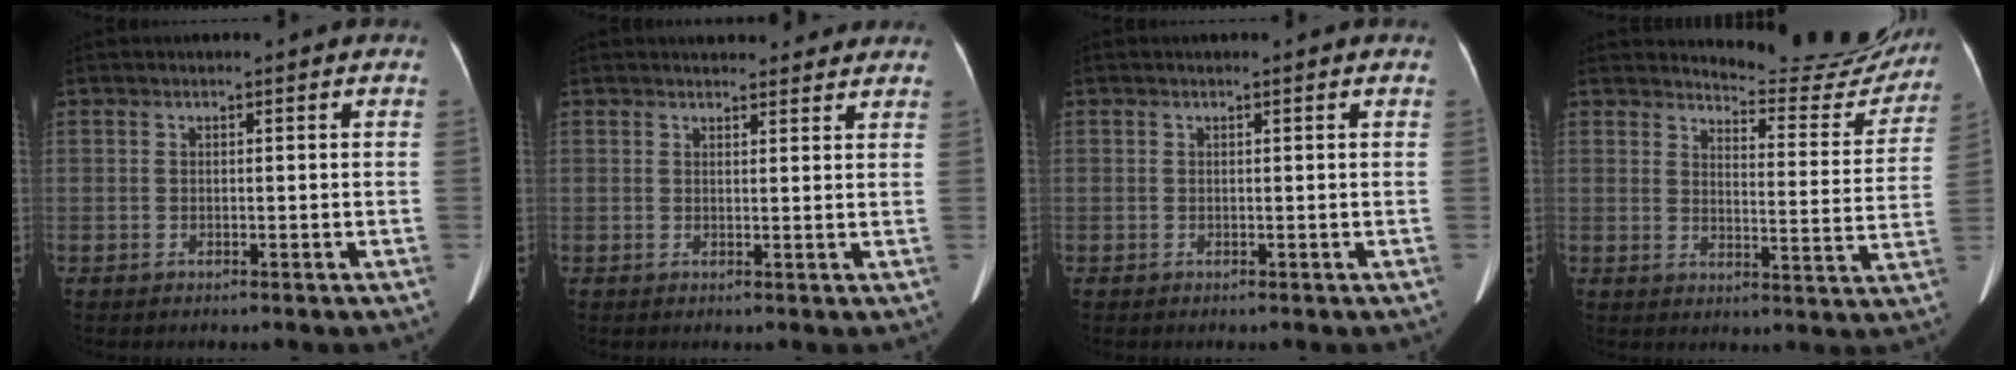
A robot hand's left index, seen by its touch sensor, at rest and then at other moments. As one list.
[{"total": 8.4, "force": [7.6, 2.4, 2.5], "torque": [-0.015, -0.005, 0.077]}, {"total": 0.5, "force": [0.4, 0.3, 0.1], "torque": [-0.006, -0.001, 0.001]}, {"total": 13.5, "force": [13.2, 2.1, 2.0], "torque": [-0.009, -0.081, 0.142]}]